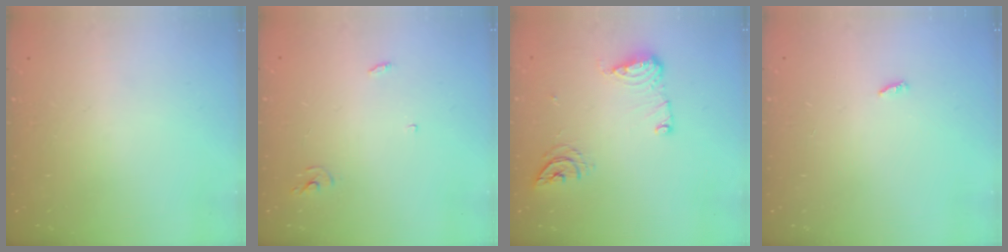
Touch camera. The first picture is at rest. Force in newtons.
{"total": 3.0, "press": 3.0, "slide": 0.2}
{"total": 10.0, "press": 10.0, "slide": 0.8}
{"total": 2.3, "press": 2.3, "slide": 0.2}